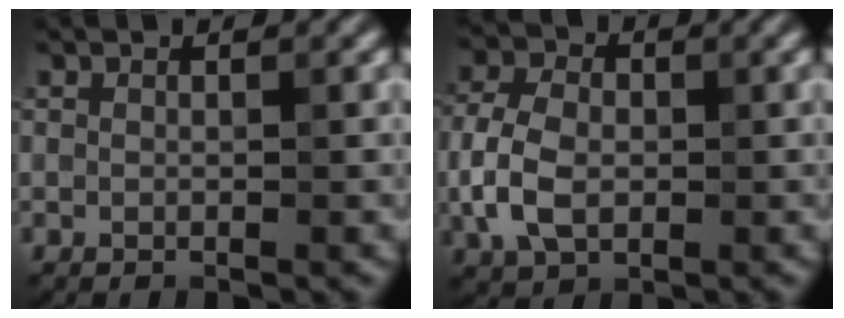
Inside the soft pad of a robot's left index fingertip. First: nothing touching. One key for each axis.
{"total": 5.2, "fx": -0.8, "fy": 3.5, "fz": 3.8, "tx": -0.089, "ty": 0.007, "tz": -0.019}